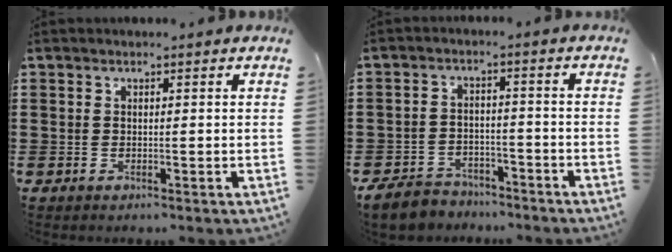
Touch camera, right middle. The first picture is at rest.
{"total": 4.9, "force": [-4.7, 1.3, 0.7], "torque": [-0.032, 0.002, -0.099]}